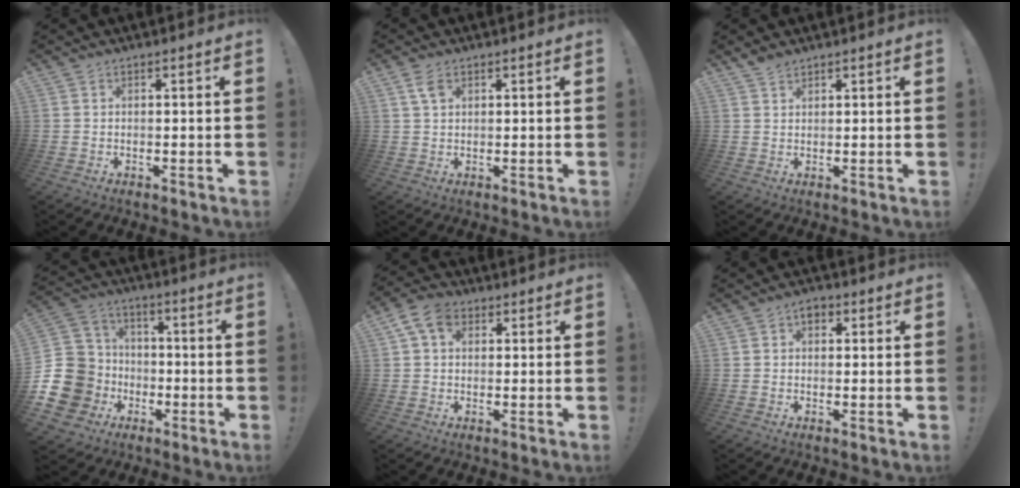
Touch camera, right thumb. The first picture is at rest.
{"total": 3.9, "force": [1.8, 2.3, 2.7], "torque": [-0.046, 0.000, 0.033]}
{"total": 2.3, "force": [2.0, 0.7, 0.9], "torque": [-0.017, -0.009, 0.037]}
{"total": 18.0, "force": [-4.4, 15.9, 7.2], "torque": [-0.137, 0.032, -0.043]}
{"total": 7.6, "force": [2.9, 5.3, 4.6], "torque": [-0.082, 0.004, 0.059]}
{"total": 3.0, "force": [0.9, 2.1, 1.9], "torque": [-0.021, 0.001, 0.013]}